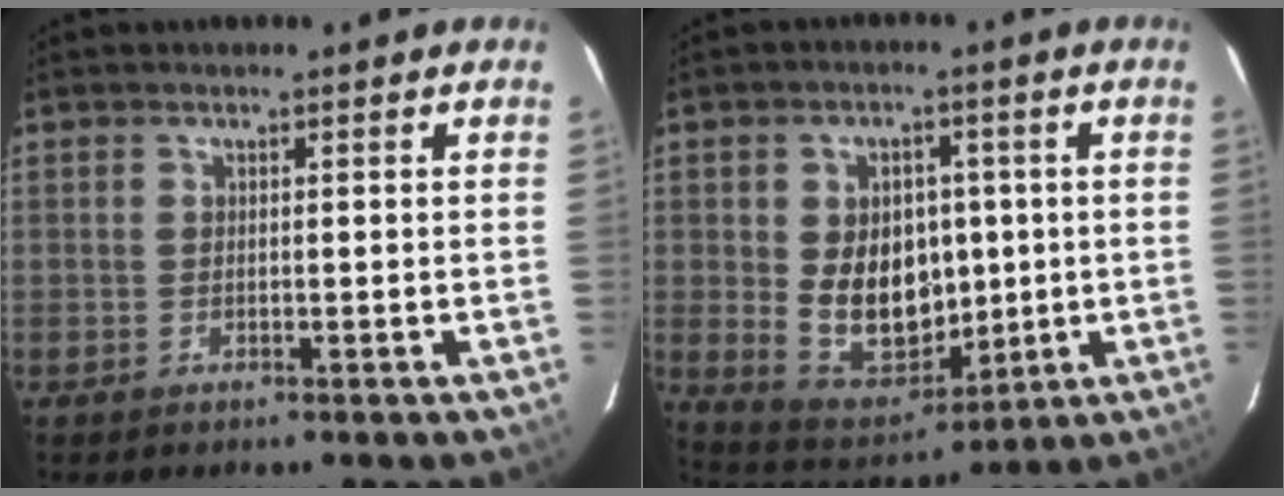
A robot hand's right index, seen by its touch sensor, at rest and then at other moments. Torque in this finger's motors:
{"motor_torque": [0.52, 0.03, 0.70, 0.10]}